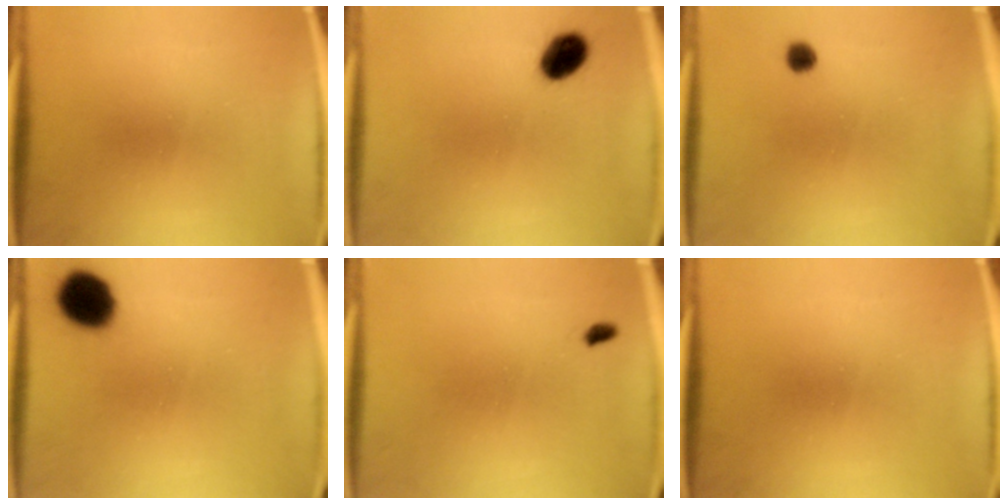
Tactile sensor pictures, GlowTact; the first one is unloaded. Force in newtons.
{"total": 6.3}
{"total": 1.8}
{"total": 11.0}
{"total": 1.1}
{"total": 0.0}